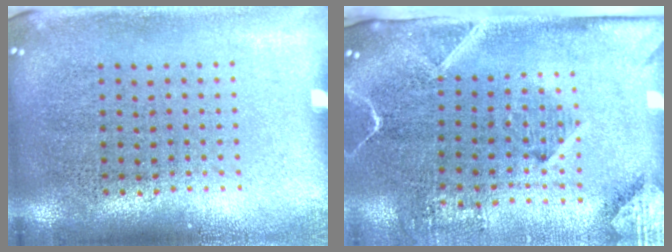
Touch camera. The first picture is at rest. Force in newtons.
{"total": 2.8, "press": 2.1, "slide": 1.9}